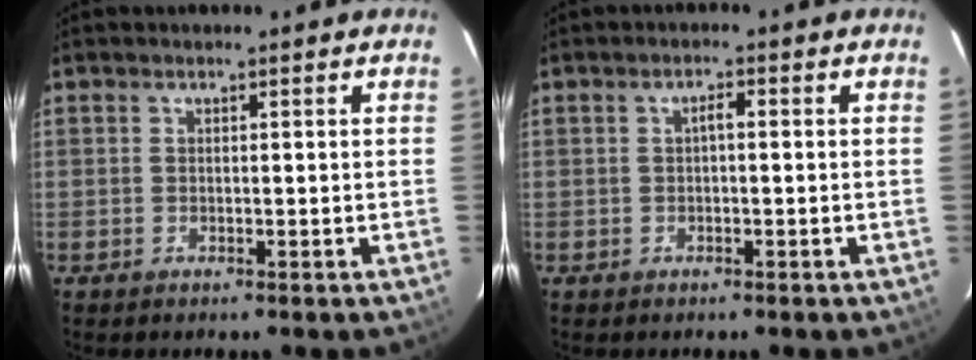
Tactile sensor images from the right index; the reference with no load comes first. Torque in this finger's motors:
{"motor_torque": [0.43, 0.02, 0.17, 0.04]}